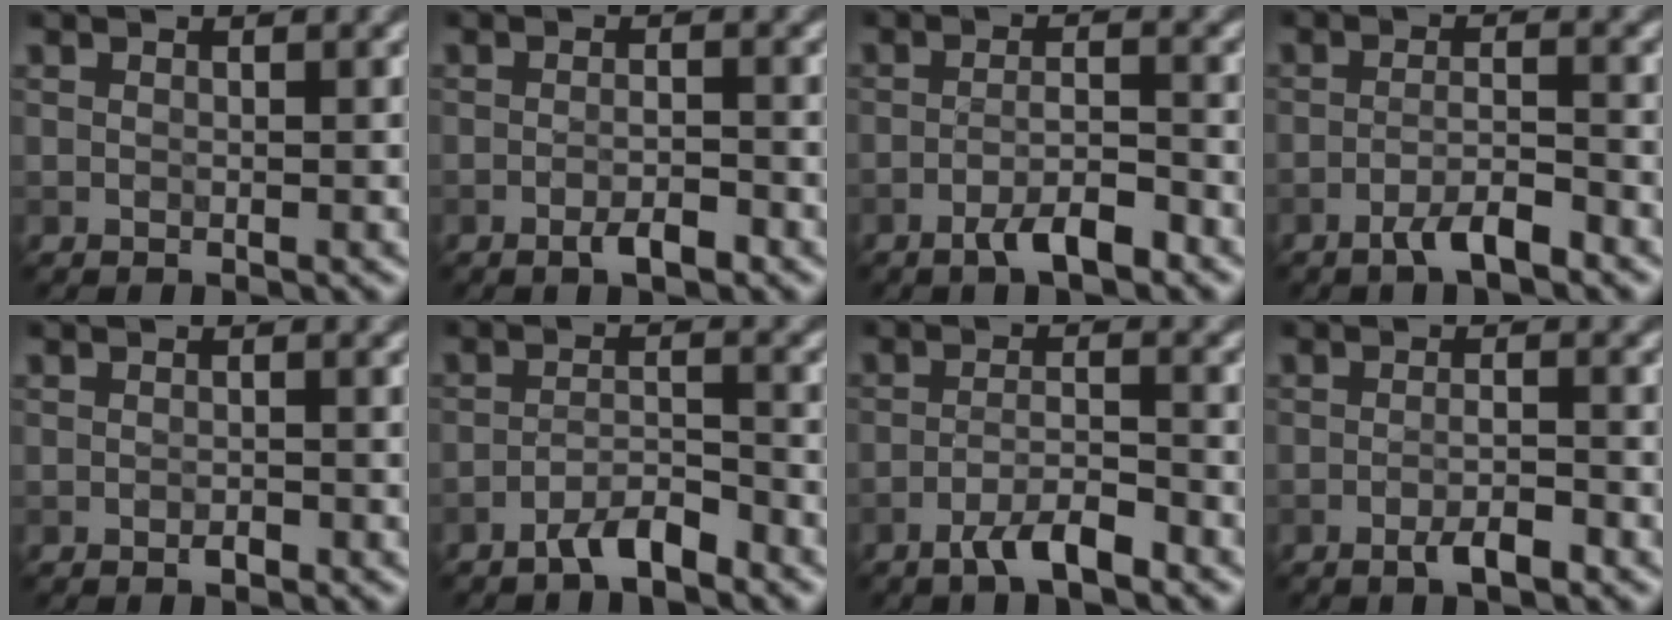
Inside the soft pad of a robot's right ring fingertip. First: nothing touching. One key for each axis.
{"total": 2.1, "fx": -1.2, "fy": 0.4, "fz": 1.6, "tx": -0.027, "ty": 0.001, "tz": -0.024}
{"total": 3.3, "fx": -2.2, "fy": 0.7, "fz": 2.4, "tx": -0.044, "ty": 0.006, "tz": -0.044}
{"total": 3.0, "fx": -2.1, "fy": 0.5, "fz": 2.1, "tx": -0.037, "ty": 0.006, "tz": -0.044}
{"total": 0.7, "fx": -0.4, "fy": 0.3, "fz": 0.5, "tx": -0.008, "ty": 0.000, "tz": -0.007}
{"total": 2.9, "fx": -2.3, "fy": 0.5, "fz": 1.6, "tx": -0.027, "ty": 0.009, "tz": -0.047}
{"total": 3.4, "fx": -2.4, "fy": 0.7, "fz": 2.3, "tx": -0.044, "ty": 0.007, "tz": -0.050}
{"total": 2.4, "fx": -1.4, "fy": 0.4, "fz": 1.9, "tx": -0.033, "ty": 0.001, "tz": -0.028}